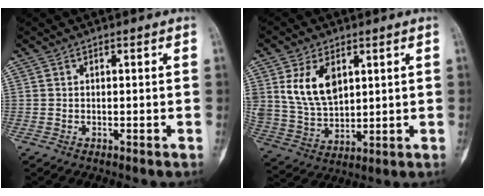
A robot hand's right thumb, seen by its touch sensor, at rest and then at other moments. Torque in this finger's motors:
{"motor_torque": [-0.01, 1.10, 0.29, 0.04, 0.29]}